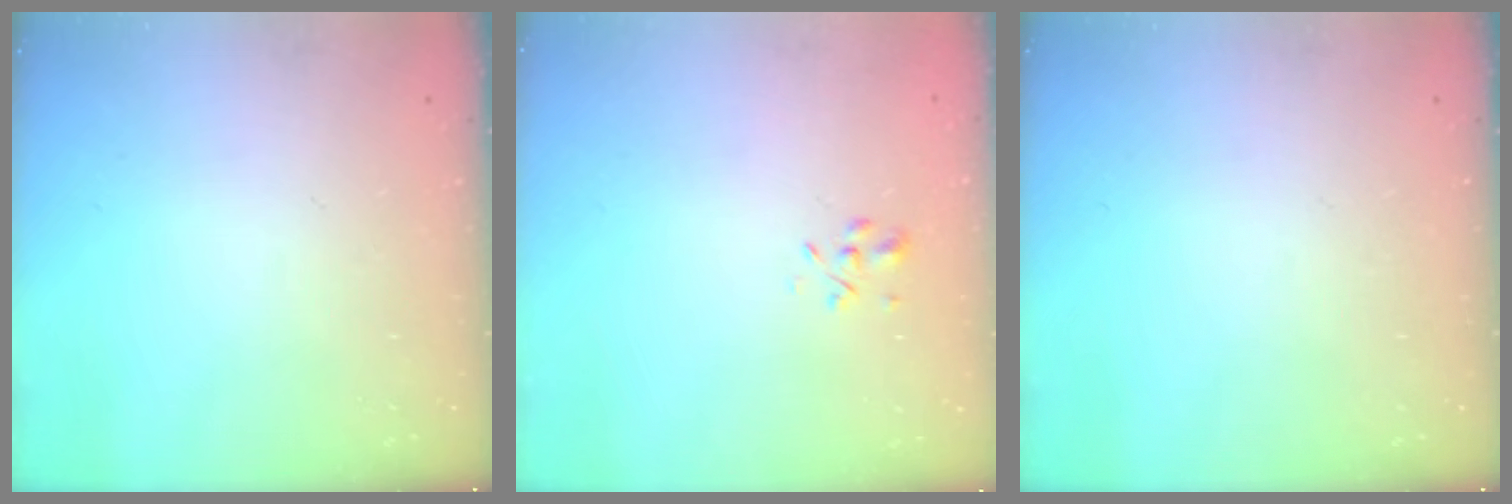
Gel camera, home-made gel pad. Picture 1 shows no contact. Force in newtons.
{"total": 2.6, "press": 2.4, "slide": 1.0}
{"total": 0.0}